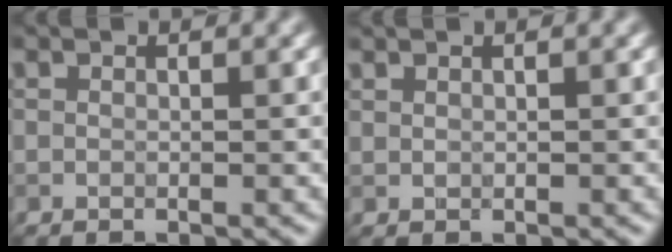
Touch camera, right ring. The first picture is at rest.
{"total": 0.8, "force": [0.7, 0.3, 0.1], "torque": [0.007, 0.000, 0.010]}